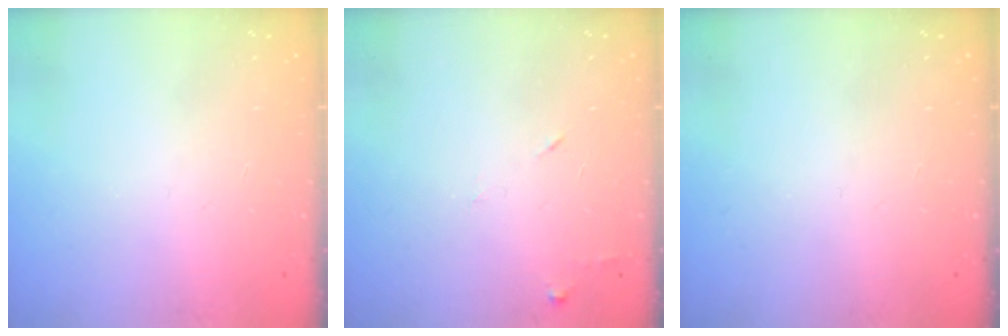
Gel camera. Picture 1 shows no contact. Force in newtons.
{"total": 6.3, "press": 6.2, "slide": 0.7}
{"total": 0.0}